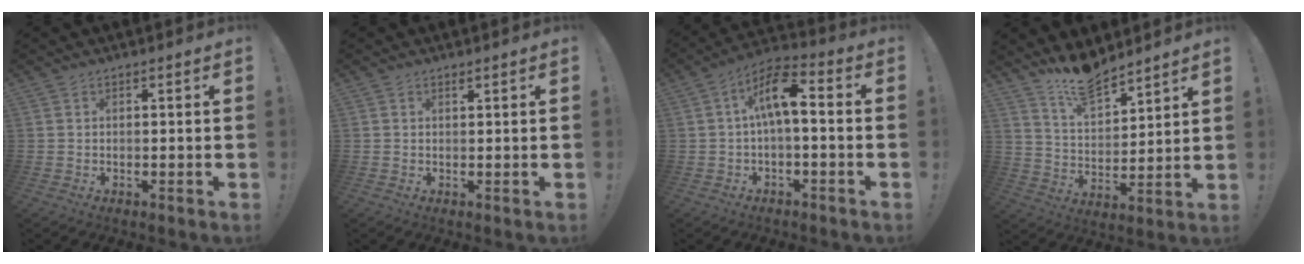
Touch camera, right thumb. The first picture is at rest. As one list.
[{"total": 0.5, "force": [0.5, 0.0, 0.2], "torque": [0.003, -0.003, 0.008]}, {"total": 10.8, "force": [0.9, 4.4, 9.8], "torque": [-0.160, 0.014, 0.017]}, {"total": 11.9, "force": [10.6, 3.7, 4.0], "torque": [-0.075, -0.082, 0.196]}]